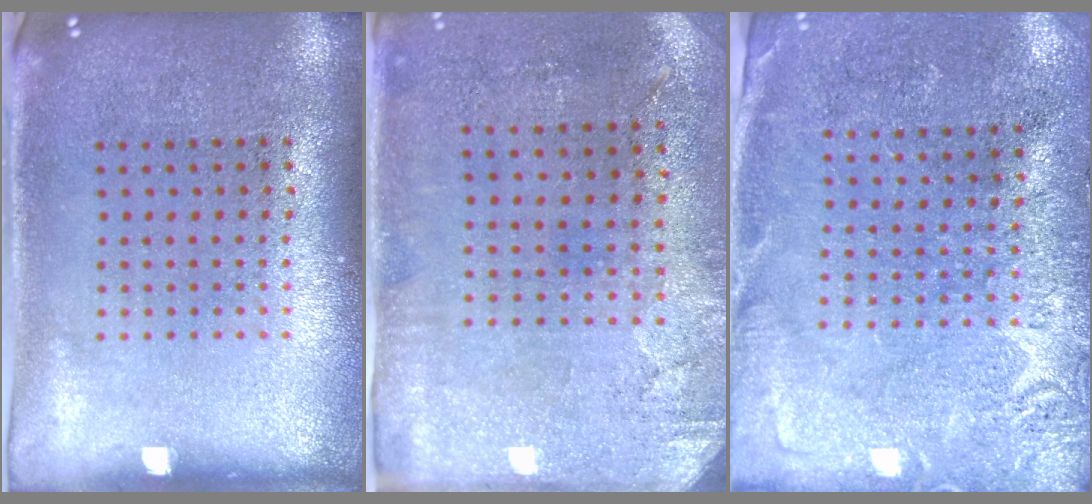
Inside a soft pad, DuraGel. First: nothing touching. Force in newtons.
{"total": 2.9, "press": 2.4, "slide": 1.7}
{"total": 2.7, "press": 2.6, "slide": 0.6}